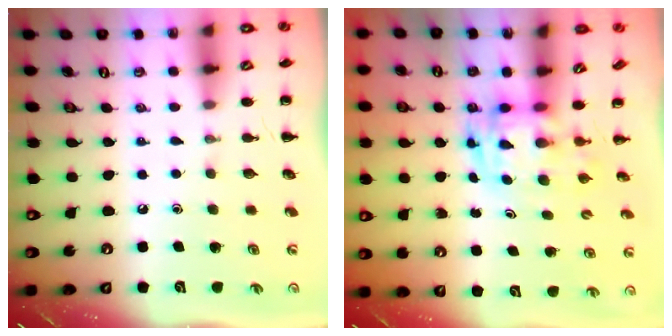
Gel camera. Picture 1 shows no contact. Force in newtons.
{"total": 2.9, "press": 2.9, "slide": 0.6}